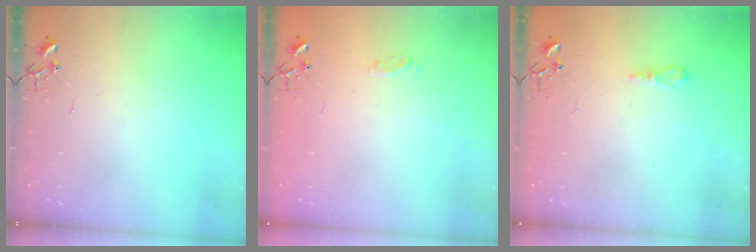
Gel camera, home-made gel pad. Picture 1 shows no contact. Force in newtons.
{"total": 6.3, "press": 6.2, "slide": 0.8}
{"total": 3.8, "press": 3.8, "slide": 0.5}